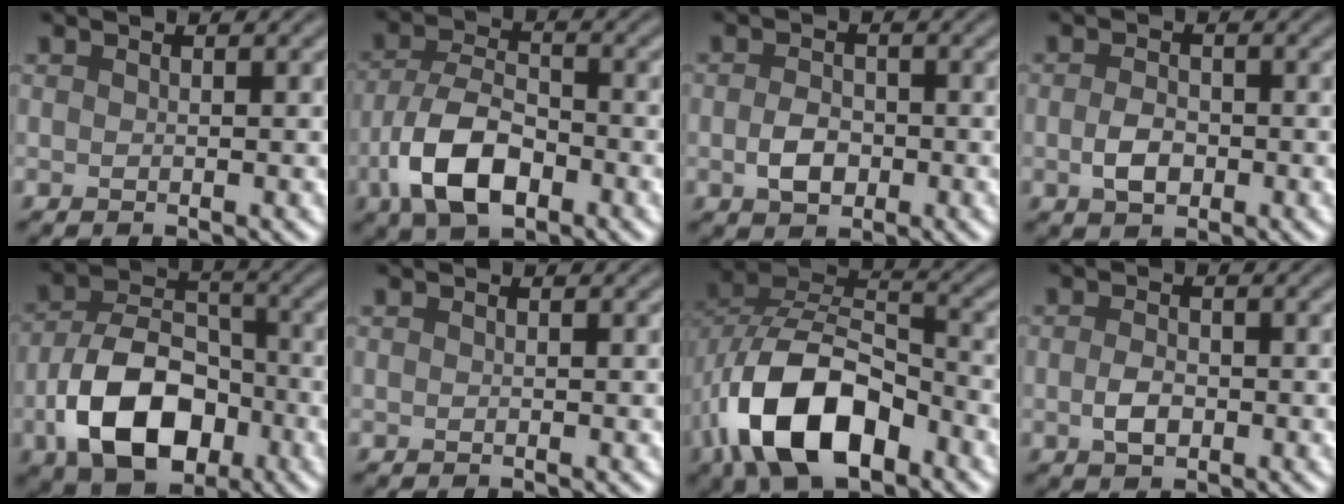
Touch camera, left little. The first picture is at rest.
{"total": 6.9, "force": [-3.2, 3.6, 4.9], "torque": [-0.101, -0.003, -0.068]}
{"total": 2.8, "force": [-0.8, 2.0, 1.9], "torque": [-0.036, -0.002, -0.019]}
{"total": 2.5, "force": [-0.7, 1.7, 1.7], "torque": [-0.036, -0.002, -0.016]}
{"total": 9.7, "force": [-3.7, 6.1, 6.6], "torque": [-0.123, -0.003, -0.065]}
{"total": 0.0}
{"total": 11.0, "force": [-5.3, 5.8, 7.7], "torque": [-0.154, 0.008, -0.101]}
{"total": 2.1, "force": [-0.5, 1.3, 1.5], "torque": [-0.031, -0.002, -0.013]}